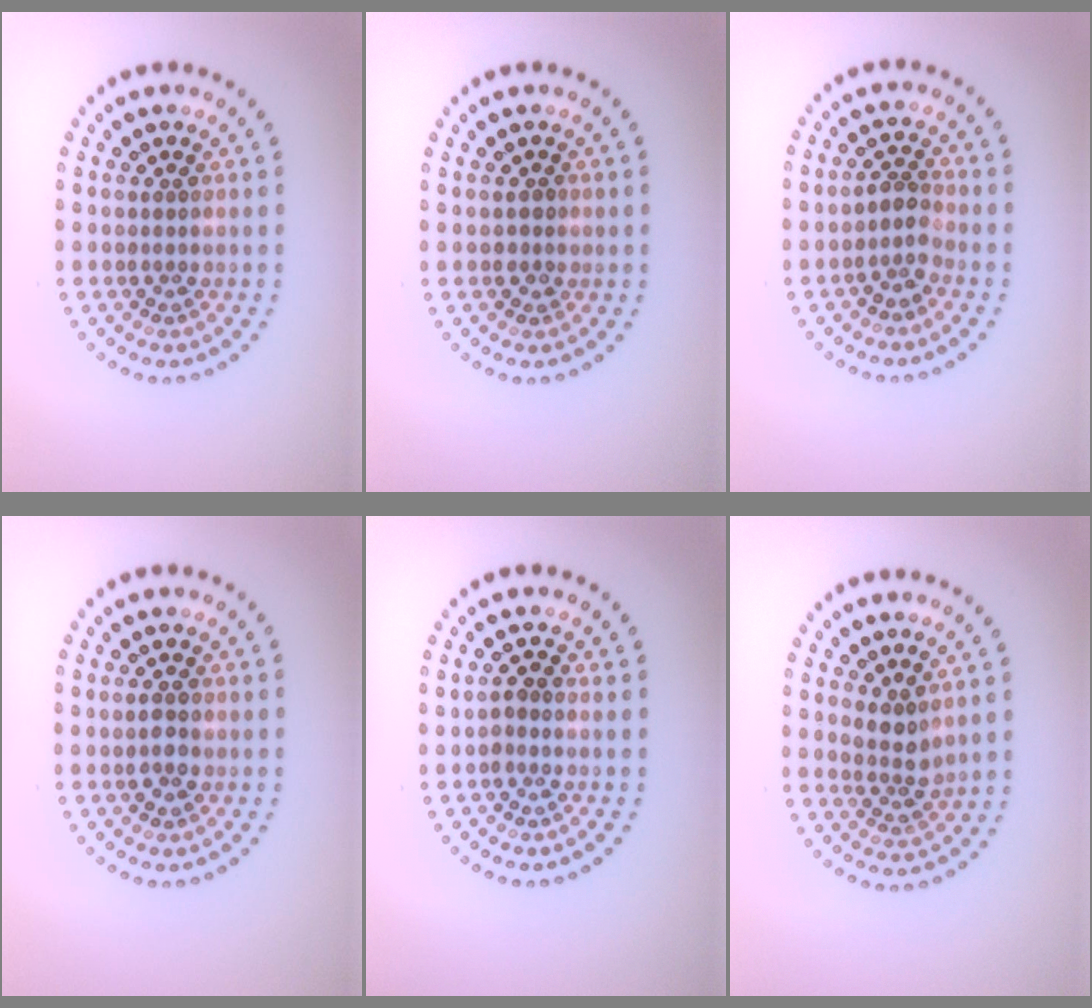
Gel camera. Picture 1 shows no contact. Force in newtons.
{"total": 0.9, "press": 0.8, "slide": 0.4}
{"total": 2.0, "press": 1.6, "slide": 1.2}
{"total": 1.6, "press": 1.6, "slide": 0.2}
{"total": 1.1, "press": 1.0, "slide": 0.5}
{"total": 2.0, "press": 1.6, "slide": 1.2}